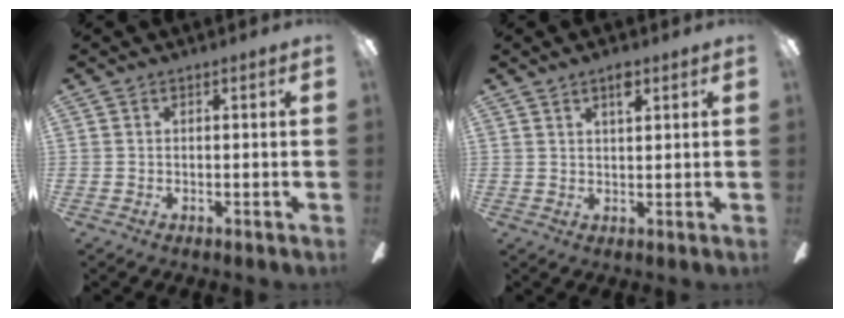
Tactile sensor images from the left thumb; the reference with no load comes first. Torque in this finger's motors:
{"motor_torque": [-0.16, -0.22, -0.30, 0.00, -0.04]}